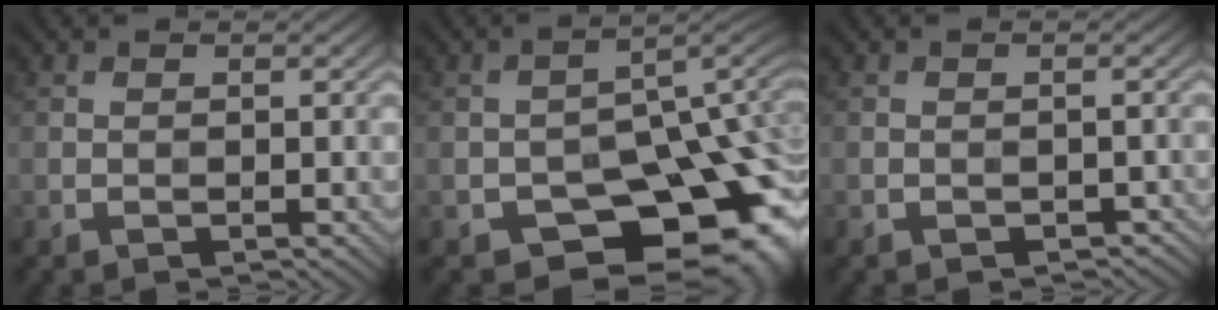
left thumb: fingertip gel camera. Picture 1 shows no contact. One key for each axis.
{"total": 16.2, "fx": -7.5, "fy": 9.7, "fz": 10.6, "tx": -0.123, "ty": -0.012, "tz": -0.087}
{"total": 1.7, "fx": -1.1, "fy": 1.0, "fz": 0.8, "tx": -0.014, "ty": -0.006, "tz": -0.012}